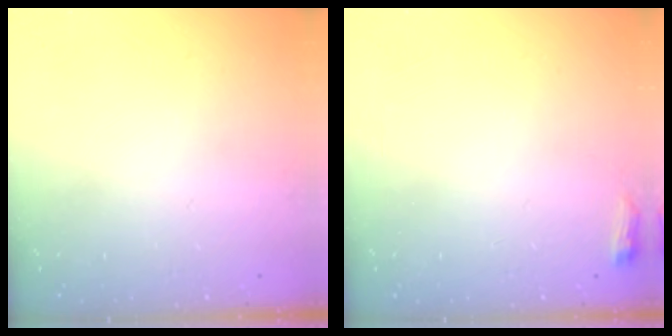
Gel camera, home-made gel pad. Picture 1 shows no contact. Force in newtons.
{"total": 4.7, "press": 4.6, "slide": 0.8}